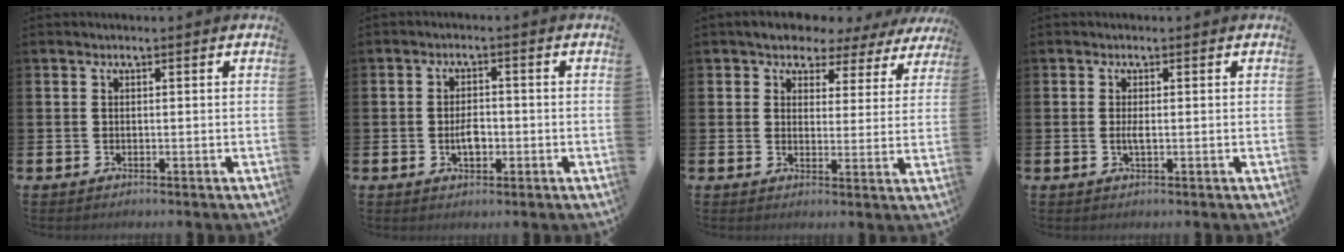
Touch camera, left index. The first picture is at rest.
{"total": 3.0, "force": [-0.6, 1.7, 2.3], "torque": [-0.034, -0.001, -0.014]}
{"total": 4.2, "force": [3.6, 2.1, 0.3], "torque": [-0.026, -0.023, 0.059]}
{"total": 1.3, "force": [-0.1, 0.3, 1.2], "torque": [-0.029, 0.003, -0.002]}